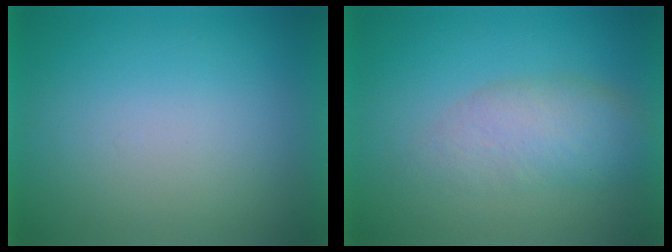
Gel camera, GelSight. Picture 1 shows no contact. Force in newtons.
{"total": 4.4}